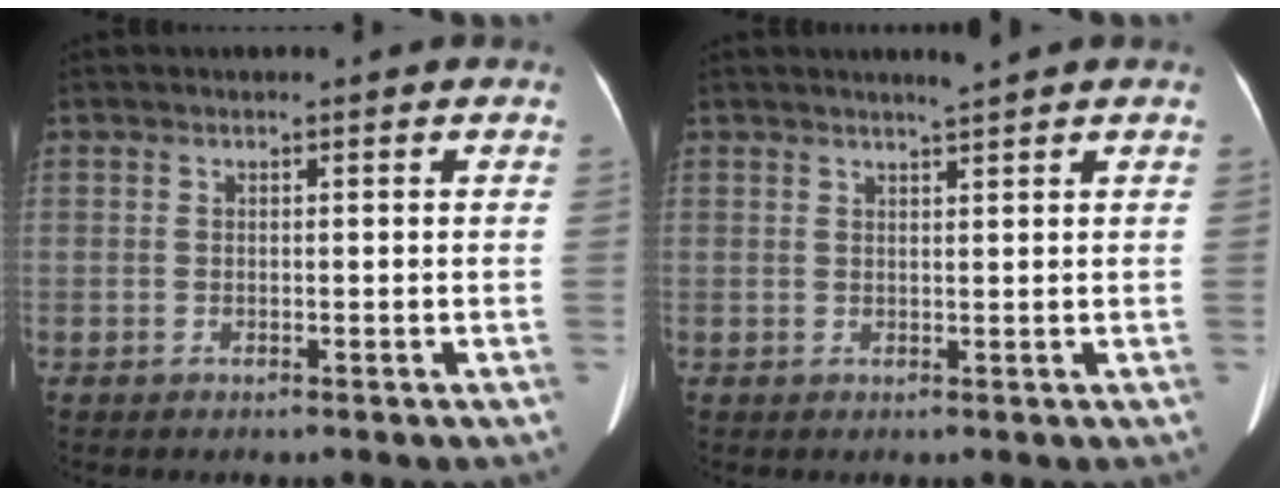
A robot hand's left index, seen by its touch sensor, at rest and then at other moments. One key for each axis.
{"total": 1.5, "fx": 1.3, "fy": -0.6, "fz": 0.5, "tx": -0.014, "ty": -0.006, "tz": 0.026}